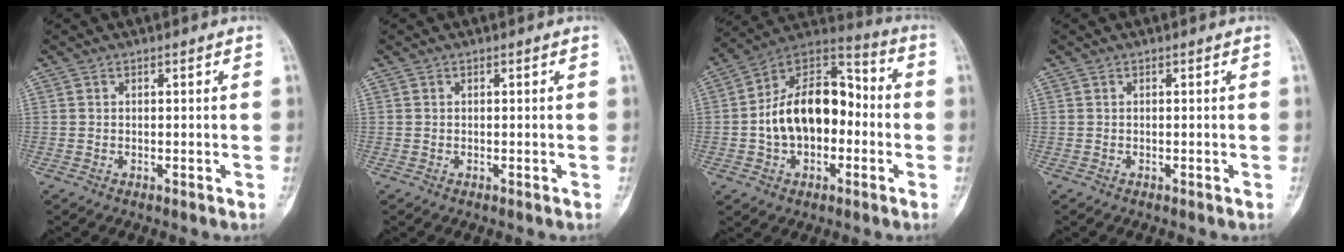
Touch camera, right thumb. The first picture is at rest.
{"total": 0.0}
{"total": 18.4, "force": [-1.5, 11.9, 13.9], "torque": [-0.199, 0.047, -0.033]}
{"total": 0.0}